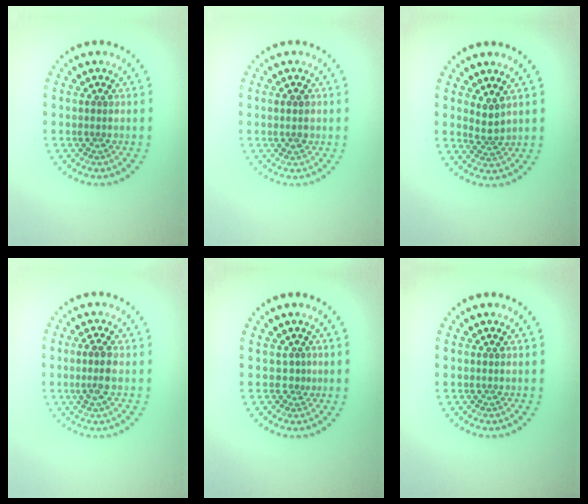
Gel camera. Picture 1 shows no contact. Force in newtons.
{"total": 0.8, "press": 0.8, "slide": 0.2}
{"total": 1.7, "press": 1.3, "slide": 1.1}
{"total": 1.8, "press": 1.7, "slide": 0.6}
{"total": 0.9, "press": 0.3, "slide": 0.9}
{"total": 0.0}